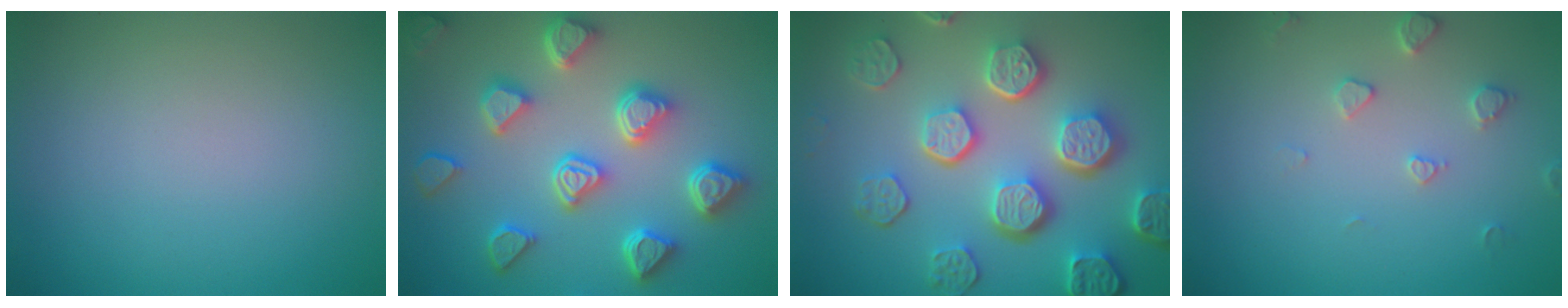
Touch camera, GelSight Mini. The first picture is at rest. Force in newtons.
{"total": 6.9, "press": 5.8, "slide": 3.8}
{"total": 8.1, "press": 6.1, "slide": 5.3}
{"total": 1.9, "press": 1.8, "slide": 0.3}